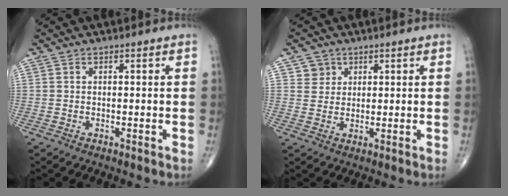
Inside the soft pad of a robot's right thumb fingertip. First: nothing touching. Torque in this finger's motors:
{"motor_torque": [-0.23, 0.65, 0.11, -0.01, -0.01]}